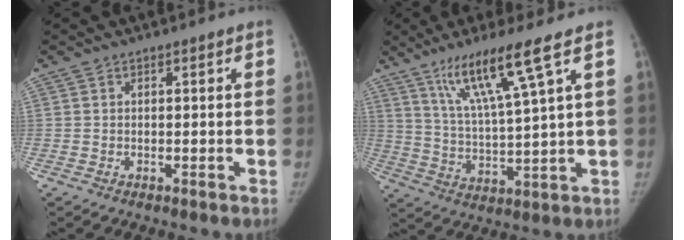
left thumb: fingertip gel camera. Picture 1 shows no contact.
{"total": 12.5, "force": [7.2, -0.3, 10.3], "torque": [-0.194, -0.035, 0.141]}